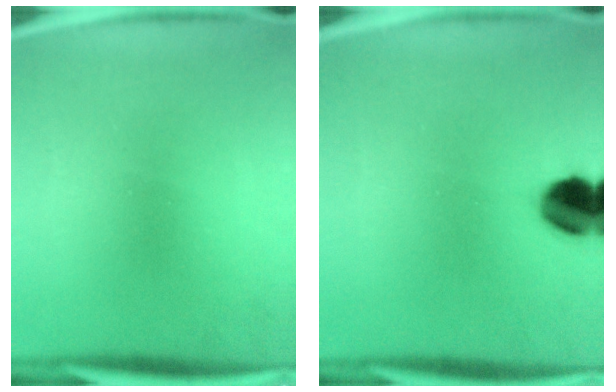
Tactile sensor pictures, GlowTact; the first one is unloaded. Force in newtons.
{"total": 9.8}